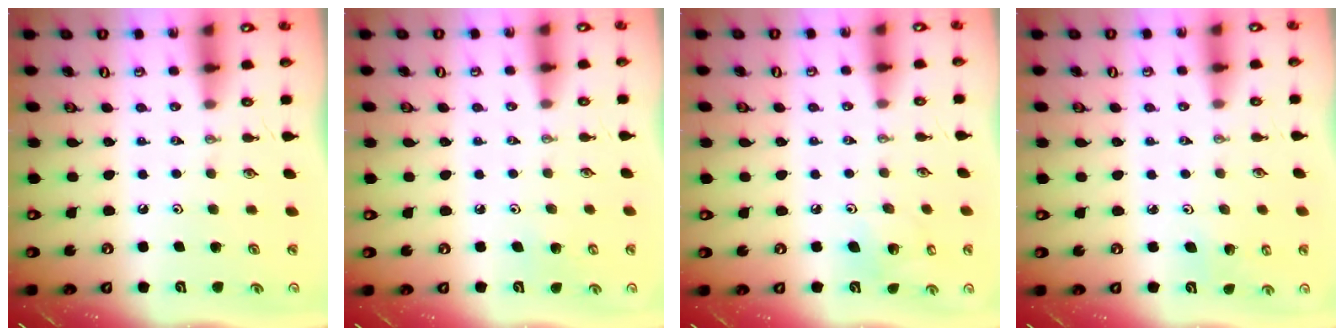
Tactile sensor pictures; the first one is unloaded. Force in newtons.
{"total": 3.4, "press": 3.4, "slide": 0.3}
{"total": 6.0, "press": 5.5, "slide": 2.4}
{"total": 2.9, "press": 2.8, "slide": 0.3}